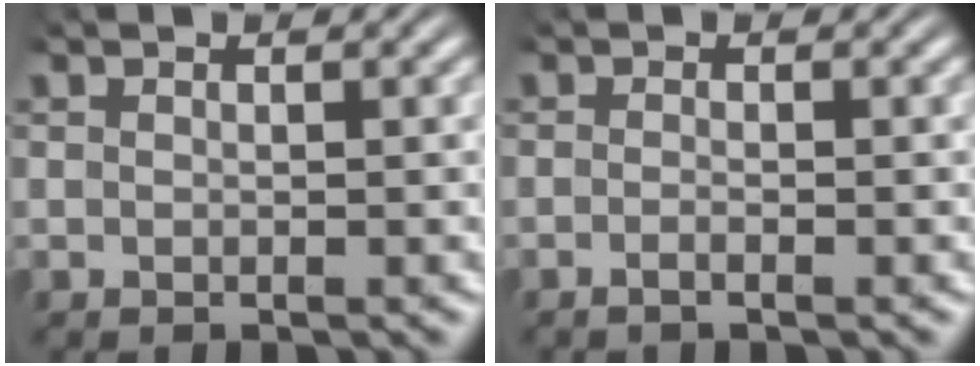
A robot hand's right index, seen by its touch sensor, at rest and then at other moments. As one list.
[{"total": 1.1, "force": [-0.9, 0.0, 0.6], "torque": [-0.018, -0.002, -0.020]}]